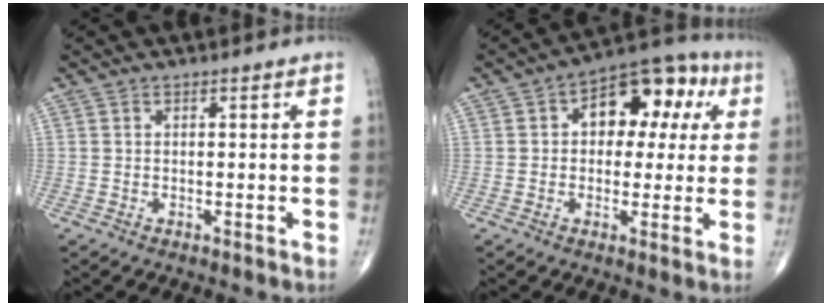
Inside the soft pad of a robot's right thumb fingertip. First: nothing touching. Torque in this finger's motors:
{"motor_torque": [1.54, 1.65, 0.77, 0.12, 0.05]}